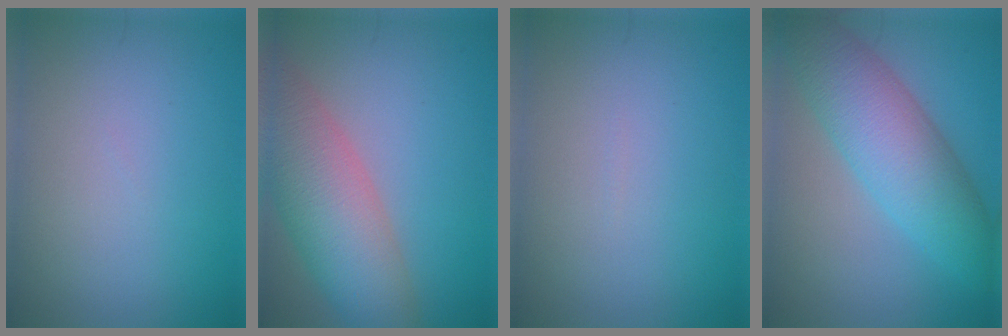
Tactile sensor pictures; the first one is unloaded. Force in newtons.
{"total": 8.4, "press": 8.4, "slide": 0.4}
{"total": 0.0}
{"total": 7.9, "press": 7.9, "slide": 0.2}